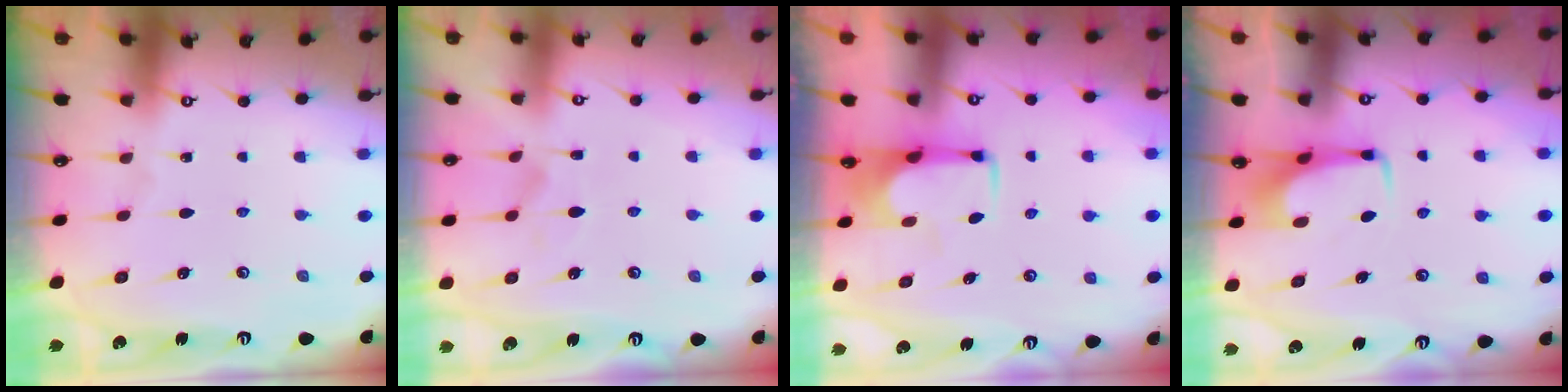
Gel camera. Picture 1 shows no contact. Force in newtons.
{"total": 4.6, "press": 4.4, "slide": 1.3}
{"total": 1.4, "press": 1.3, "slide": 0.6}
{"total": 2.9, "press": 2.8, "slide": 0.4}